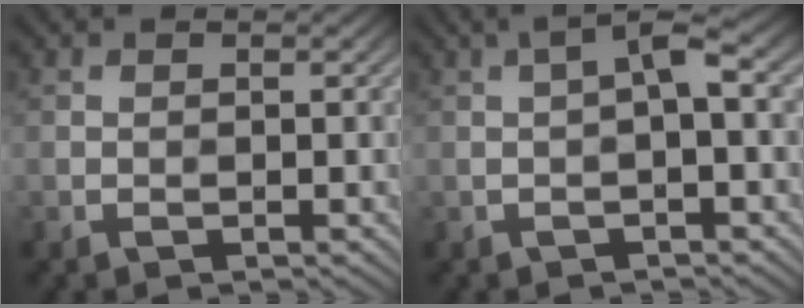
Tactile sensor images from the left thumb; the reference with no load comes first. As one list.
[{"total": 4.1, "force": [0.1, 0.5, 4.1], "torque": [-0.065, 0.014, -0.007]}]